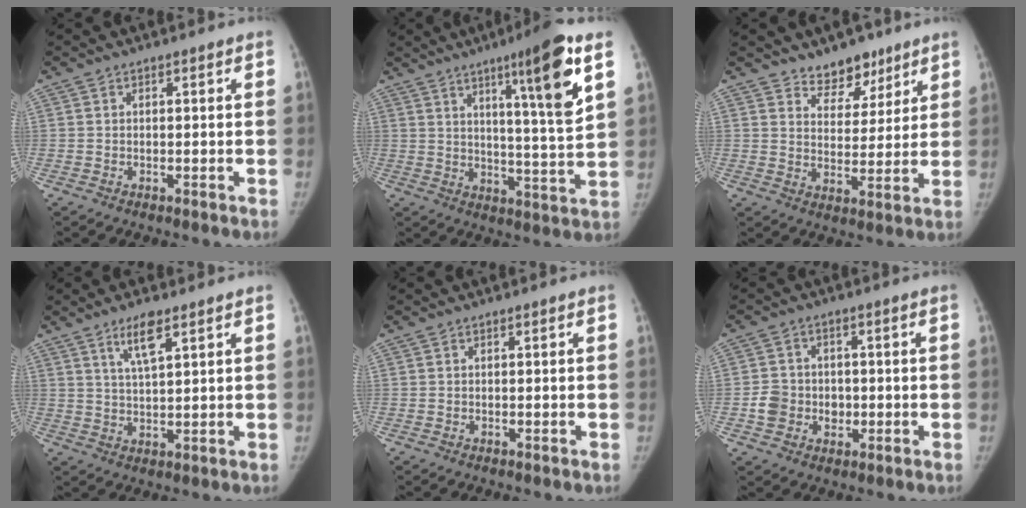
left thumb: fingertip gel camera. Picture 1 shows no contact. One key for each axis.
{"total": 15.0, "fx": 7.1, "fy": 0.9, "fz": 13.2, "tx": -0.194, "ty": -0.039, "tz": 0.105}
{"total": 7.6, "fx": 6.0, "fy": 4.2, "fz": 2.1, "tx": 0.006, "ty": -0.041, "tz": 0.098}
{"total": 5.6, "fx": 3.4, "fy": 1.1, "fz": 4.2, "tx": -0.080, "ty": -0.021, "tz": 0.068}
{"total": 0.0}
{"total": 6.0, "fx": -0.9, "fy": 5.4, "fz": 2.5, "tx": -0.015, "ty": 0.012, "tz": -0.015}